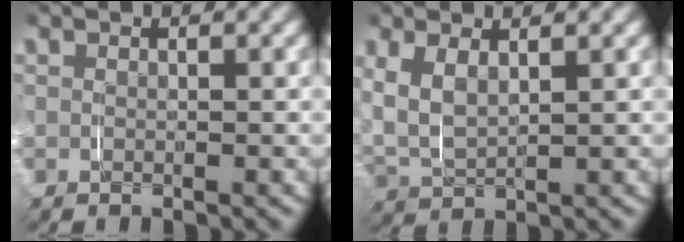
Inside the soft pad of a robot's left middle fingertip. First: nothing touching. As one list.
[{"total": 5.2, "force": [1.0, 4.0, 3.2], "torque": [-0.102, -0.009, 0.023]}]